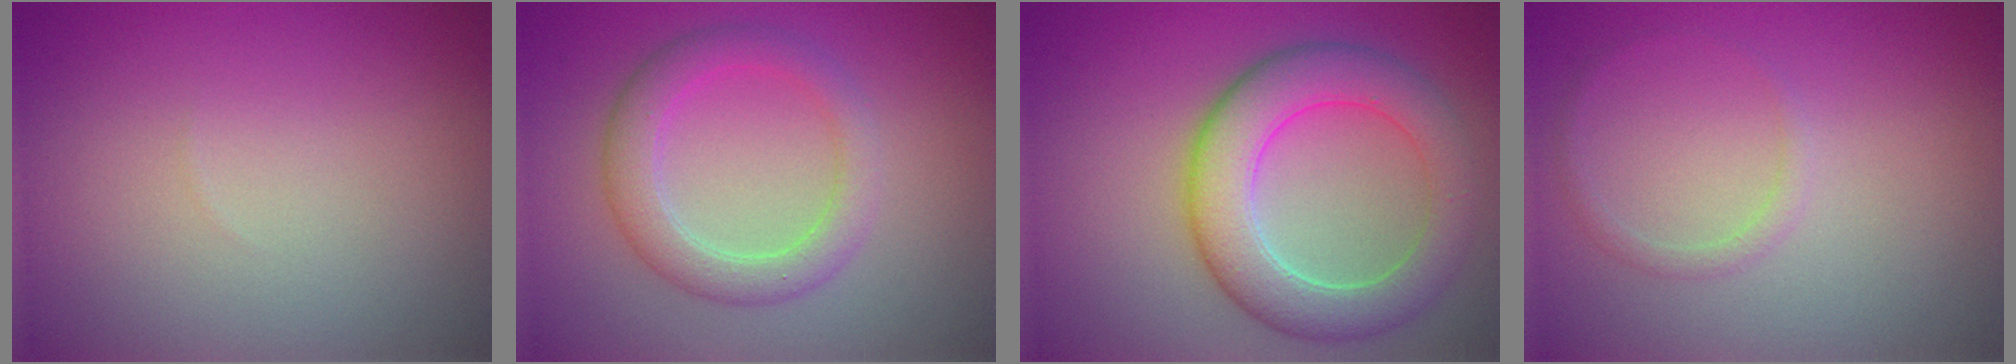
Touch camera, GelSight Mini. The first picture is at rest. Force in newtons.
{"total": 3.7, "press": 3.7, "slide": 0.1}
{"total": 6.8, "press": 6.8, "slide": 0.4}
{"total": 0.9, "press": 0.9, "slide": 0.1}